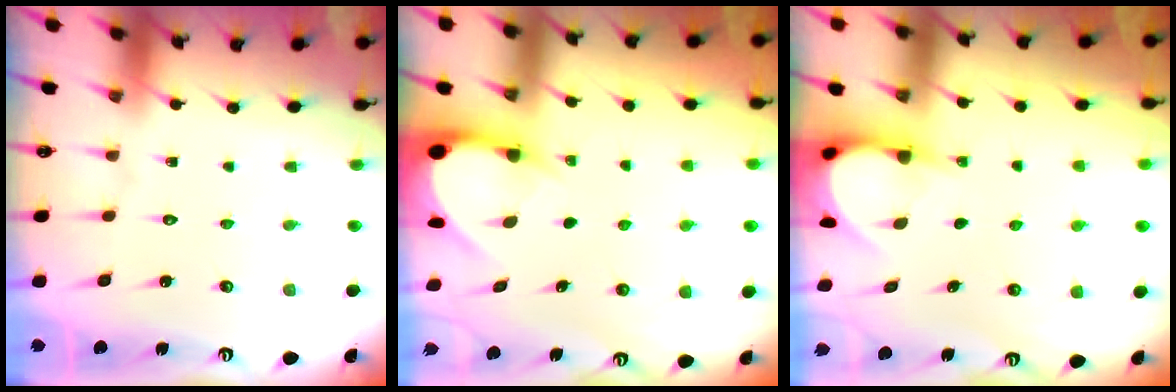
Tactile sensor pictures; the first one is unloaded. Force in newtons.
{"total": 3.4, "press": 3.4, "slide": 0.2}
{"total": 3.9, "press": 3.9, "slide": 0.4}